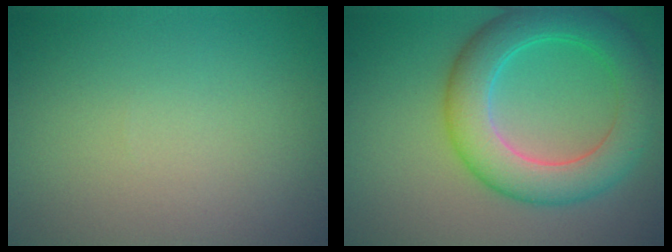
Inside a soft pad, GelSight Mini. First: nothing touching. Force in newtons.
{"total": 6.8, "press": 6.8, "slide": 0.0}